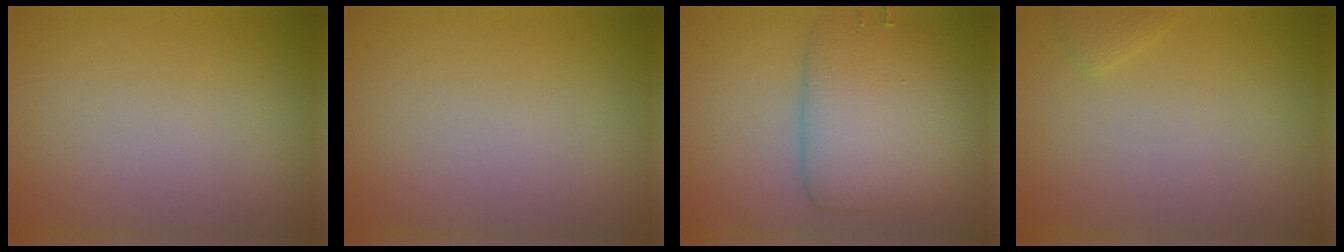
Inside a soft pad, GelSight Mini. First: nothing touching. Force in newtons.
{"total": 0.0}
{"total": 6.3, "press": 6.3, "slide": 0.1}
{"total": 0.7, "press": 0.7, "slide": 0.1}